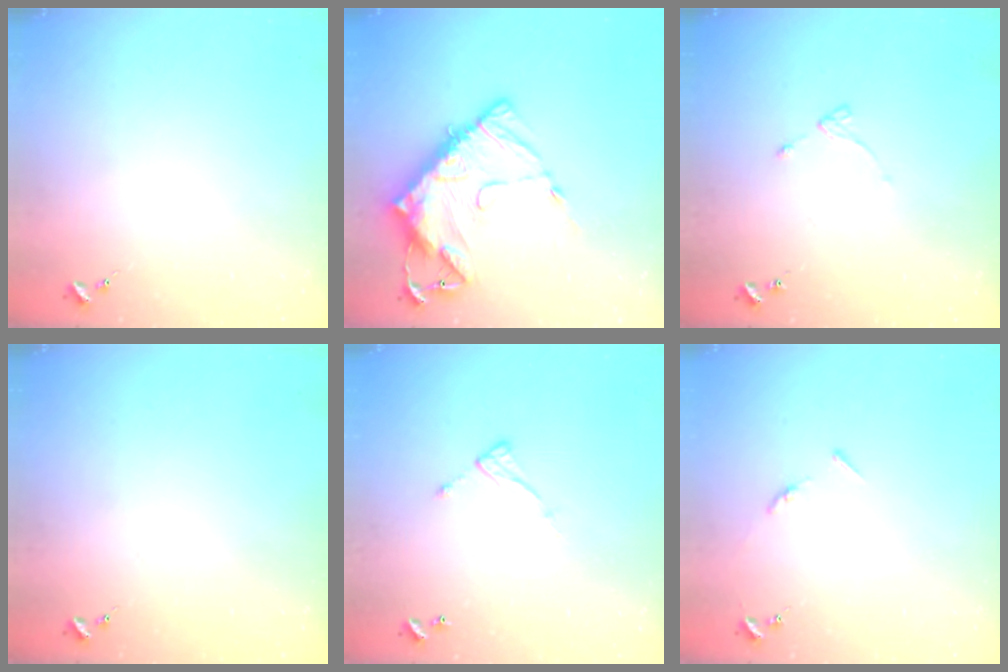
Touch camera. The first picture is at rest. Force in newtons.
{"total": 16.9, "press": 16.8, "slide": 1.8}
{"total": 4.3, "press": 4.2, "slide": 0.6}
{"total": 0.0}
{"total": 7.3, "press": 7.3, "slide": 0.4}
{"total": 4.5, "press": 4.4, "slide": 0.5}